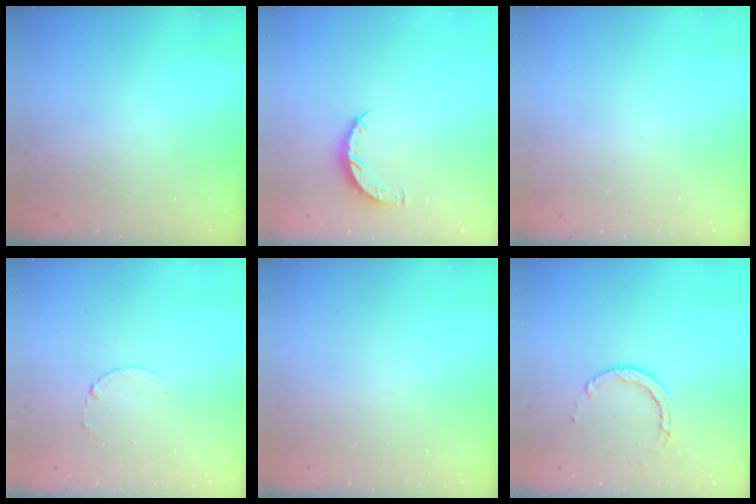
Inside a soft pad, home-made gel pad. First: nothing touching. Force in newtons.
{"total": 5.2, "press": 5.2, "slide": 0.5}
{"total": 0.0}
{"total": 2.5, "press": 2.5, "slide": 0.3}
{"total": 0.0}
{"total": 4.9, "press": 4.9, "slide": 0.5}